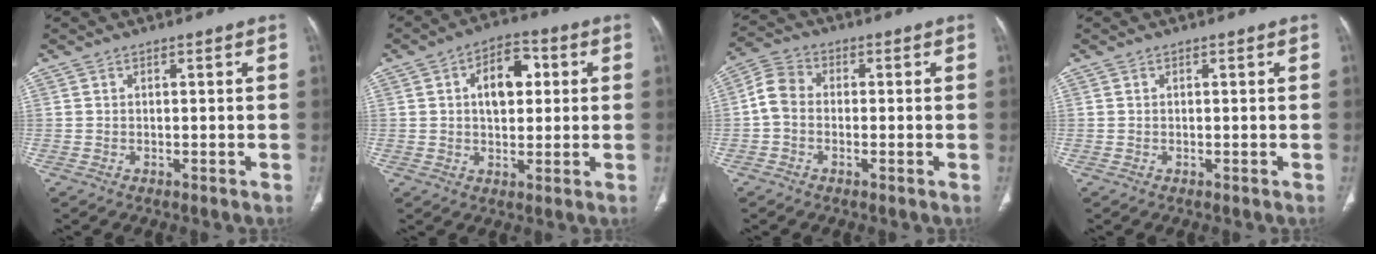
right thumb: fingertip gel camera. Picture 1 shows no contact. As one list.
[{"total": 9.3, "force": [1.8, 5.7, 7.0], "torque": [-0.080, 0.013, 0.024]}, {"total": 5.6, "force": [-0.7, 4.2, 3.6], "torque": [-0.062, 0.018, -0.028]}, {"total": 0.0}]